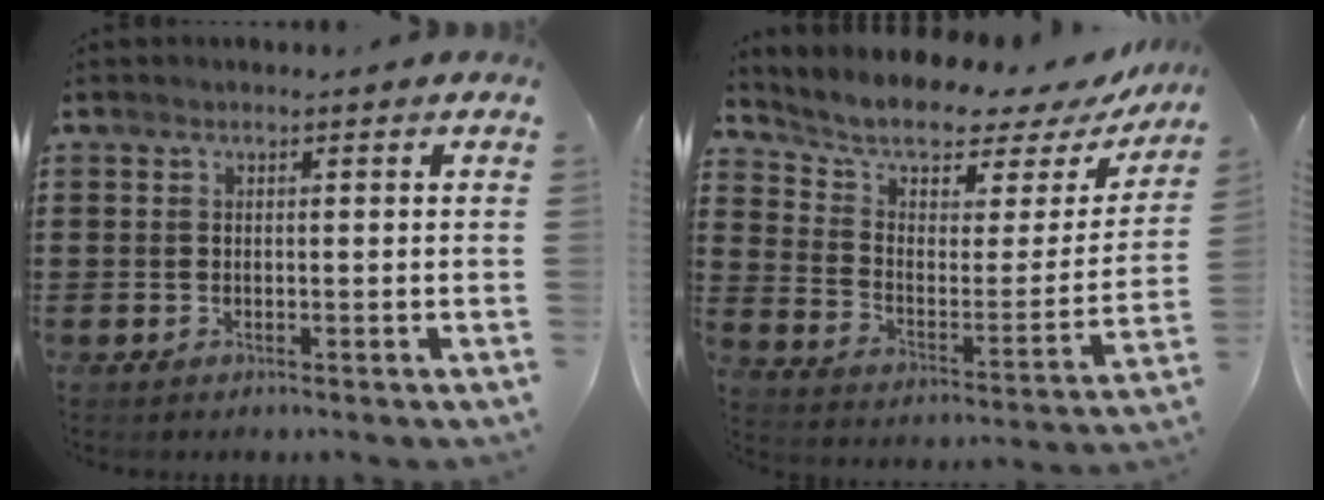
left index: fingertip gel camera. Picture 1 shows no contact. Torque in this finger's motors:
{"motor_torque": [2.14, 0.00, 0.34, 0.08]}